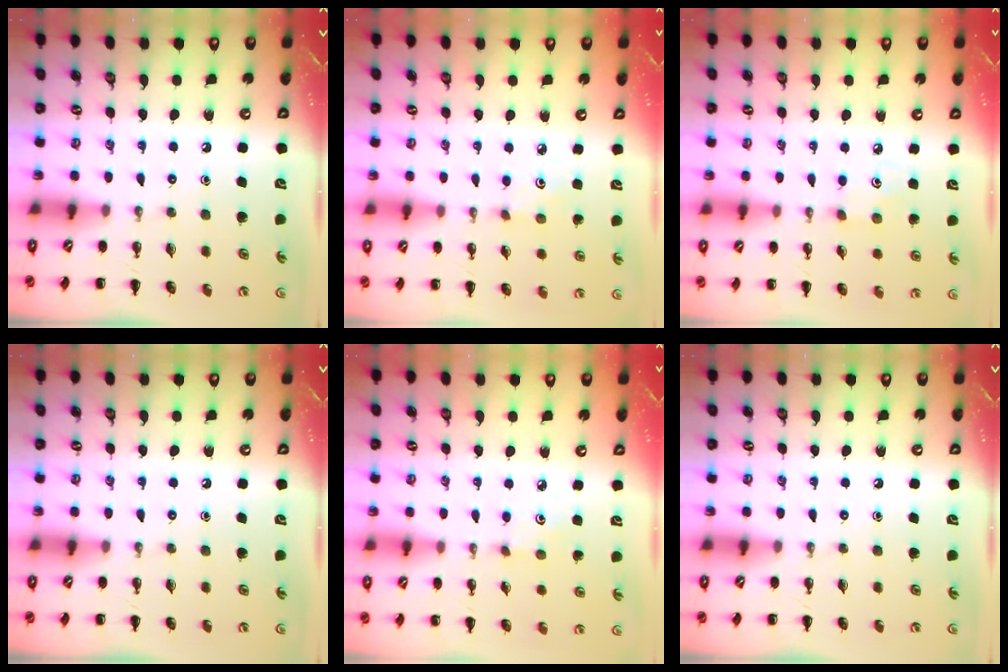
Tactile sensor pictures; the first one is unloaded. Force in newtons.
{"total": 2.8, "press": 2.7, "slide": 0.8}
{"total": 2.5, "press": 2.4, "slide": 0.7}
{"total": 0.0}
{"total": 2.8, "press": 2.7, "slide": 0.8}
{"total": 0.0}